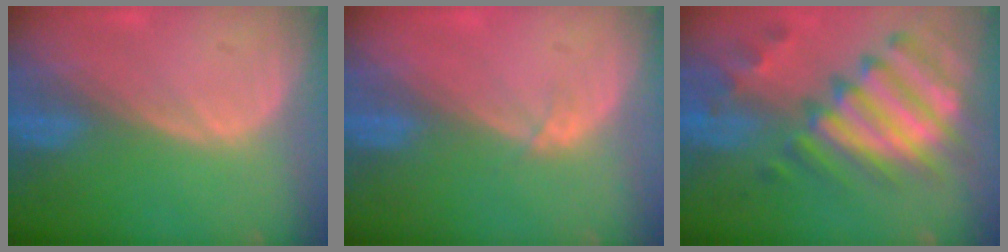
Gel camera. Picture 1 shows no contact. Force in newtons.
{"total": 1.2, "press": 0.9, "slide": 0.7}
{"total": 12.3, "press": 10.6, "slide": 6.2}